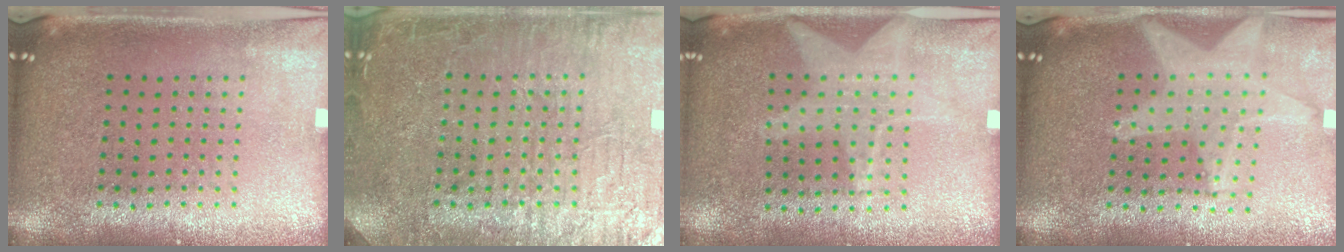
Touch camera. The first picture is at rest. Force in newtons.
{"total": 6.7, "press": 6.6, "slide": 1.1}
{"total": 1.2, "press": 1.1, "slide": 0.3}
{"total": 2.0, "press": 1.7, "slide": 1.1}